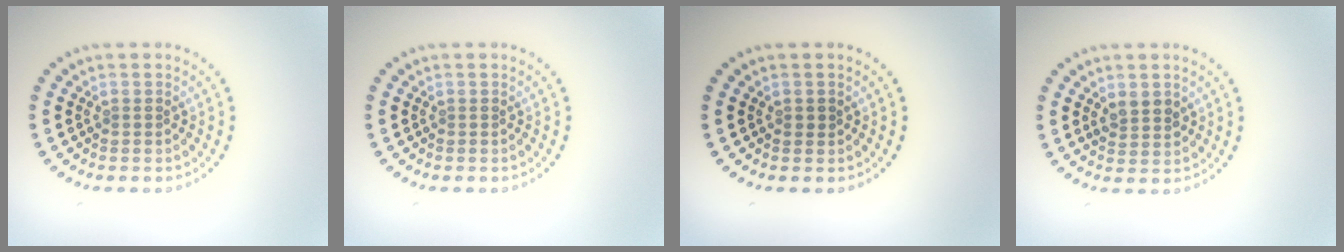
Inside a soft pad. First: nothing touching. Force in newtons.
{"total": 0.0}
{"total": 0.8, "press": 0.8, "slide": 0.1}
{"total": 1.9, "press": 1.8, "slide": 0.6}